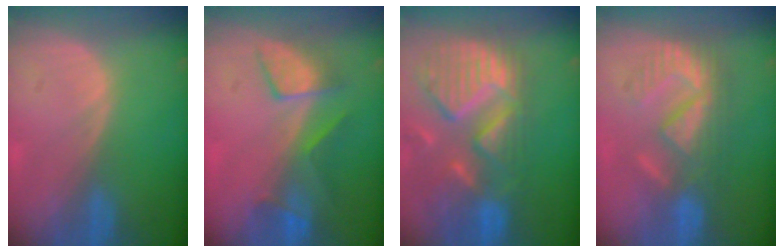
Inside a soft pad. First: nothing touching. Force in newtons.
{"total": 5.9, "press": 5.7, "slide": 1.1}
{"total": 13.5, "press": 11.4, "slide": 7.2}
{"total": 8.8, "press": 7.9, "slide": 3.9}